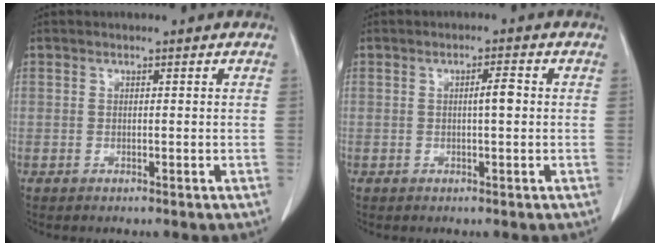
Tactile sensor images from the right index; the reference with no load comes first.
{"total": 2.4, "force": [0.0, 0.3, 2.4], "torque": [-0.039, 0.003, -0.001]}